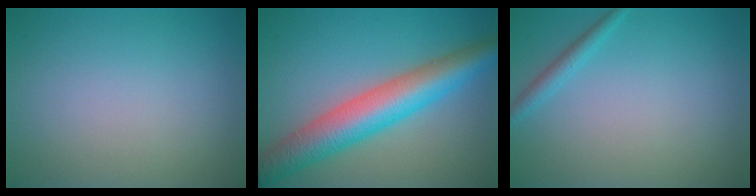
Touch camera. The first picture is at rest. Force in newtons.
{"total": 7.9, "press": 7.9, "slide": 0.2}
{"total": 1.4, "press": 1.4, "slide": 0.1}